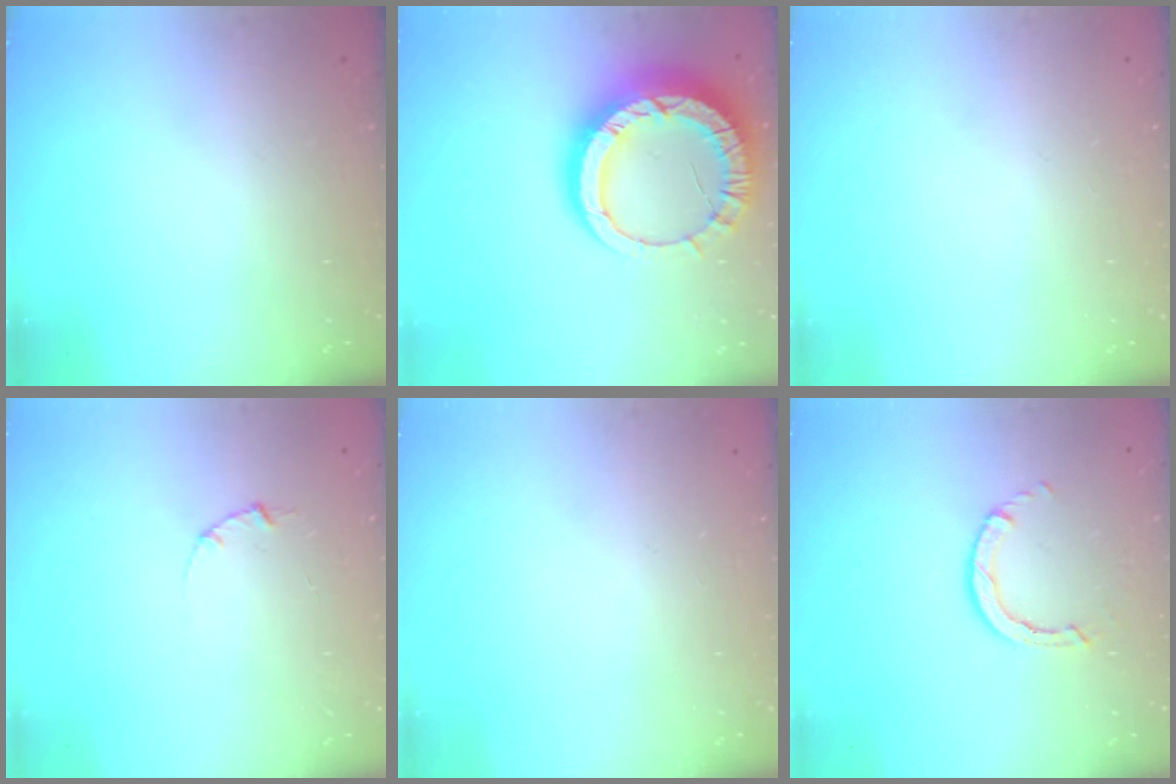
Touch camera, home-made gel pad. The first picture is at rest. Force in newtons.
{"total": 16.0, "press": 16.0, "slide": 1.4}
{"total": 0.0}
{"total": 1.0, "press": 1.0, "slide": 0.3}
{"total": 0.0}
{"total": 2.8, "press": 2.8, "slide": 0.2}